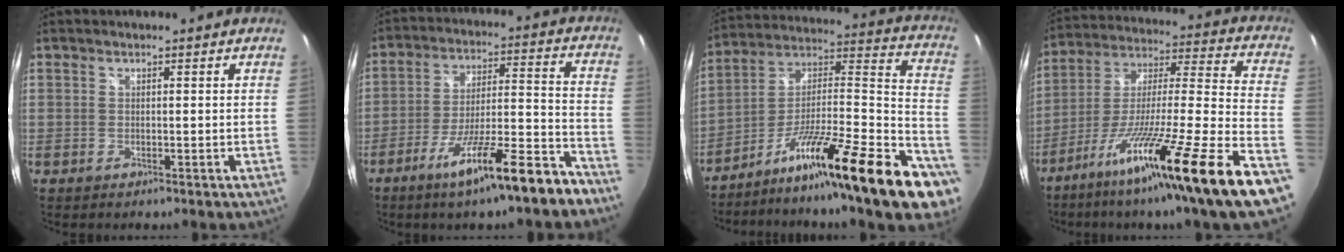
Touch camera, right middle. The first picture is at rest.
{"total": 16.5, "force": [-12.0, 1.0, 11.3], "torque": [-0.191, -0.018, -0.186]}
{"total": 29.4, "force": [-18.4, 4.7, 22.5], "torque": [-0.284, 0.001, -0.283]}
{"total": 27.2, "force": [-18.5, -1.3, 19.9], "torque": [-0.300, -0.065, -0.296]}